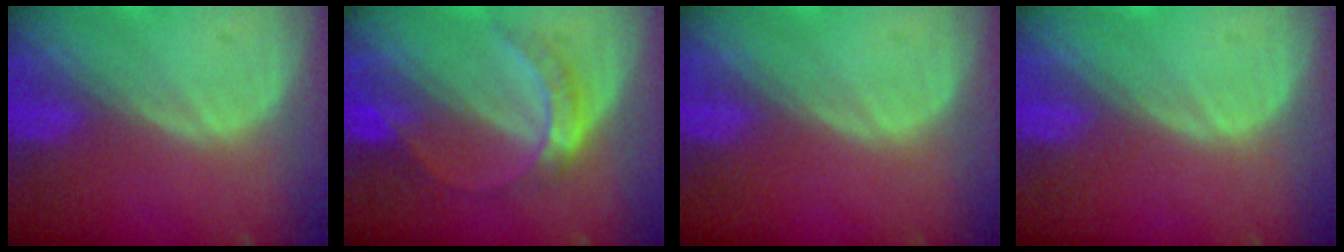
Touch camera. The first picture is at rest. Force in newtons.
{"total": 5.0, "press": 4.8, "slide": 1.3}
{"total": 0.0}
{"total": 0.5, "press": 0.1, "slide": 0.5}